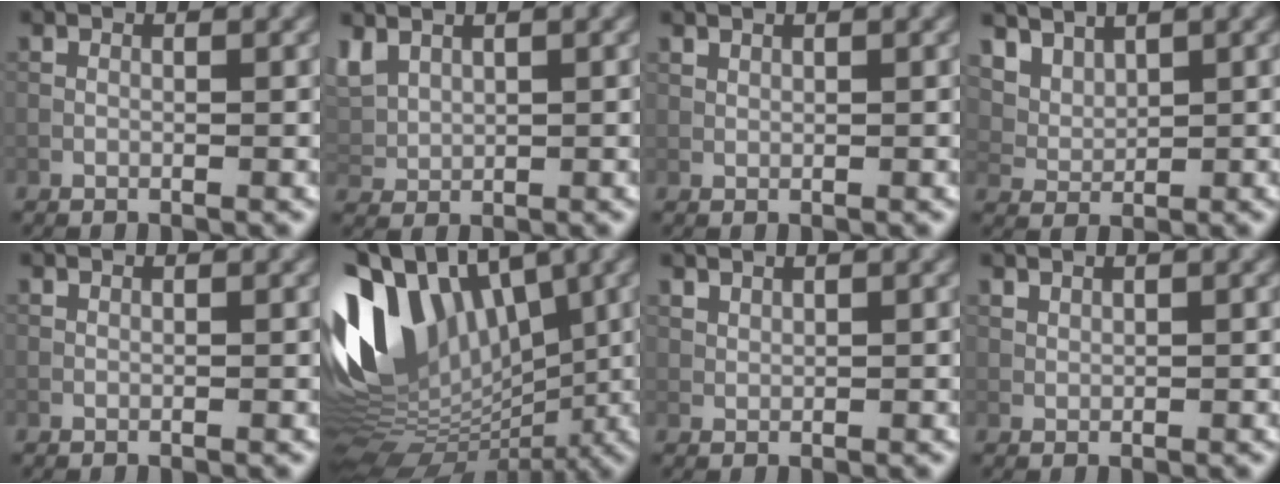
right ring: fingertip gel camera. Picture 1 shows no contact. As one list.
[{"total": 3.5, "force": [2.0, 2.0, 1.9], "torque": [-0.053, 0.007, 0.046]}, {"total": 0.7, "force": [0.6, 0.1, 0.1], "torque": [-0.004, 0.000, 0.016]}, {"total": 5.0, "force": [3.4, 3.0, 2.1], "torque": [-0.071, -0.003, 0.083]}, {"total": 0.0}, {"total": 16.1, "force": [3.4, 10.1, 12.0], "torque": [-0.248, 0.034, 0.046]}, {"total": 1.3, "force": [1.2, 0.5, 0.3], "torque": [-0.011, -0.003, 0.035]}, {"total": 1.0, "force": [0.9, 0.3, 0.2], "torque": [-0.006, 0.000, 0.024]}]